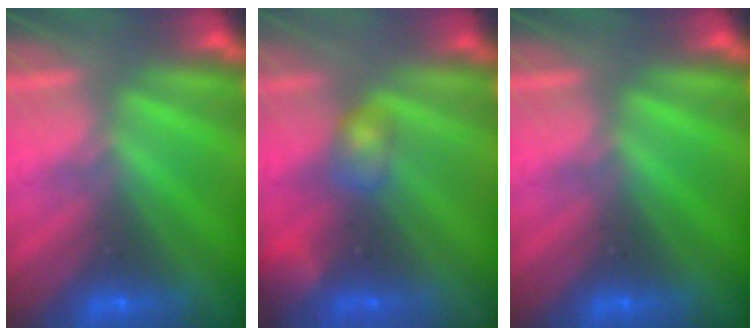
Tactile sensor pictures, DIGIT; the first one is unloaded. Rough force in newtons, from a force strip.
{"total": 3.0}
{"total": 0.0}